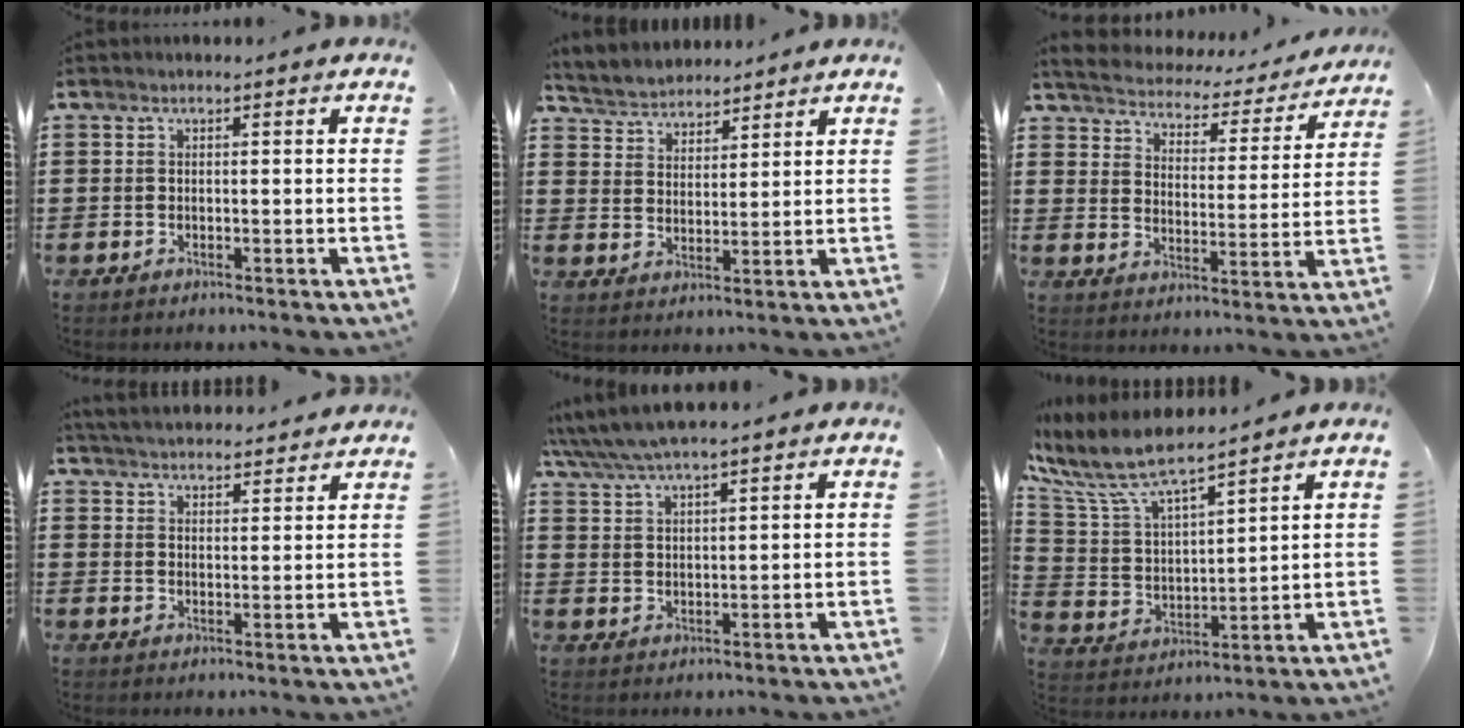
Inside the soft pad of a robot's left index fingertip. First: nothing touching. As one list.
[{"total": 4.0, "force": [3.8, 1.1, -0.3], "torque": [-0.015, -0.011, 0.069]}, {"total": 2.8, "force": [2.8, 0.4, 0.1], "torque": [-0.024, -0.025, 0.038]}, {"total": 4.0, "force": [4.0, 0.1, 0.4], "torque": [-0.021, -0.016, 0.072]}, {"total": 4.8, "force": [4.2, 0.5, 2.2], "torque": [-0.055, -0.011, 0.074]}, {"total": 8.8, "force": [7.5, 1.6, 4.3], "torque": [-0.116, -0.037, 0.127]}]